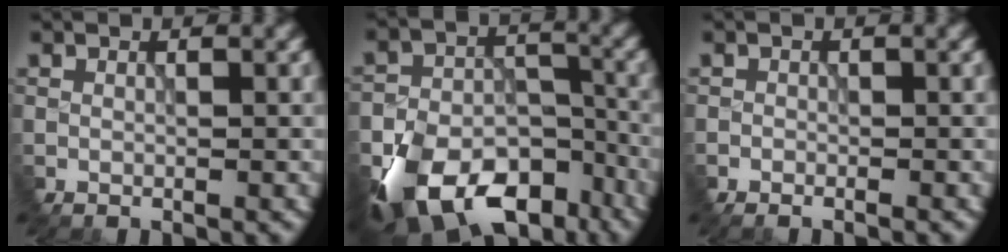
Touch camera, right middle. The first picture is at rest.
{"total": 12.2, "force": [-8.8, 6.7, 5.2], "torque": [-0.123, -0.024, -0.116]}
{"total": 1.3, "force": [-1.2, -0.4, -0.3], "torque": [0.001, 0.001, -0.003]}